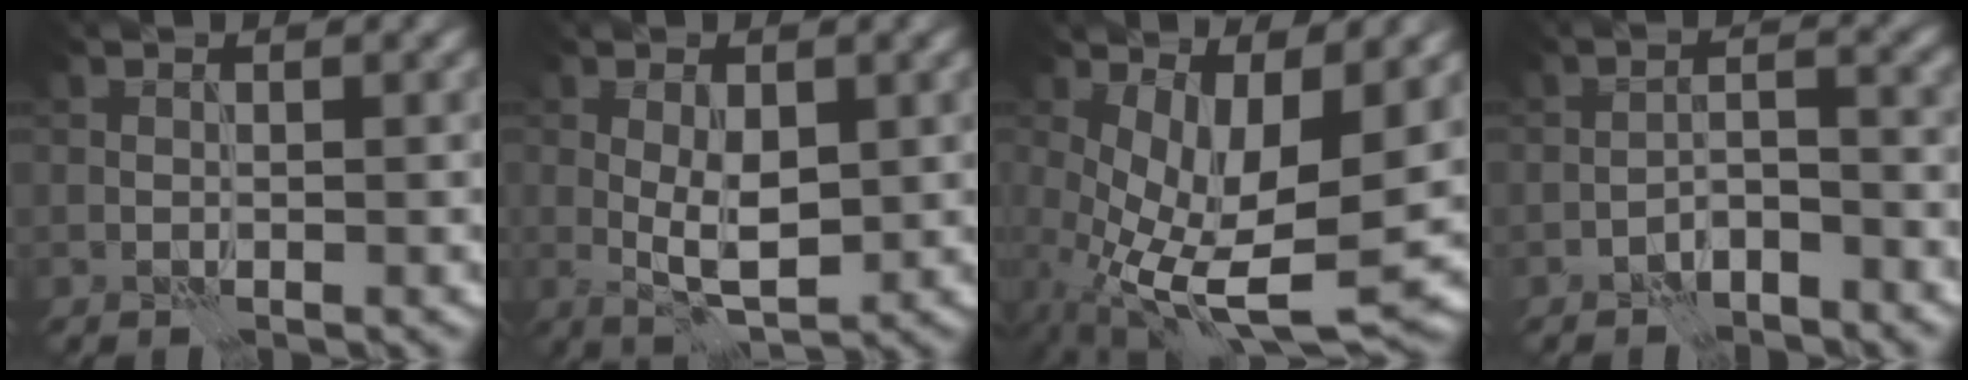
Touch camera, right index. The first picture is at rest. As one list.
[{"total": 3.9, "force": [-0.2, 1.7, 3.5], "torque": [-0.064, -0.004, 0.001]}, {"total": 9.5, "force": [-0.5, 3.6, 8.8], "torque": [-0.177, -0.021, 0.000]}, {"total": 2.7, "force": [-2.2, 0.6, 1.3], "torque": [-0.019, 0.011, -0.046]}]